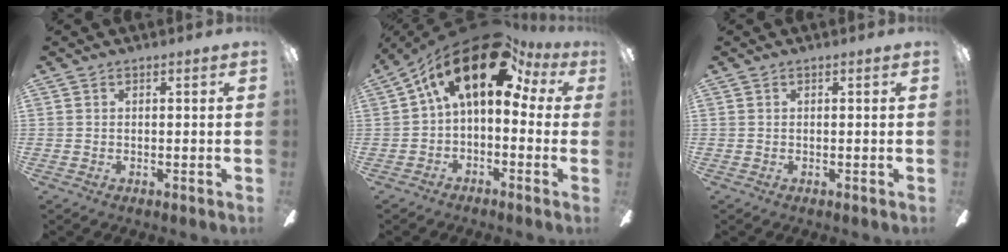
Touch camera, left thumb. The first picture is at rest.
{"total": 18.8, "force": [8.1, 8.9, 14.5], "torque": [-0.242, -0.032, 0.137]}
{"total": 0.0}